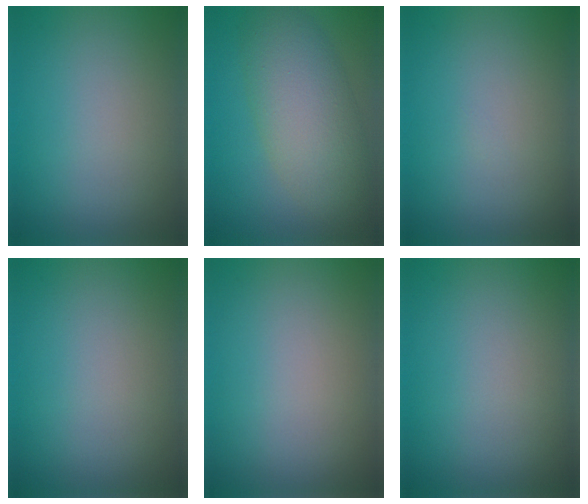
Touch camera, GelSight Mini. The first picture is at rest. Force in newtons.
{"total": 7.0, "press": 7.0, "slide": 0.3}
{"total": 0.0}
{"total": 0.0}
{"total": 0.0}
{"total": 0.0}